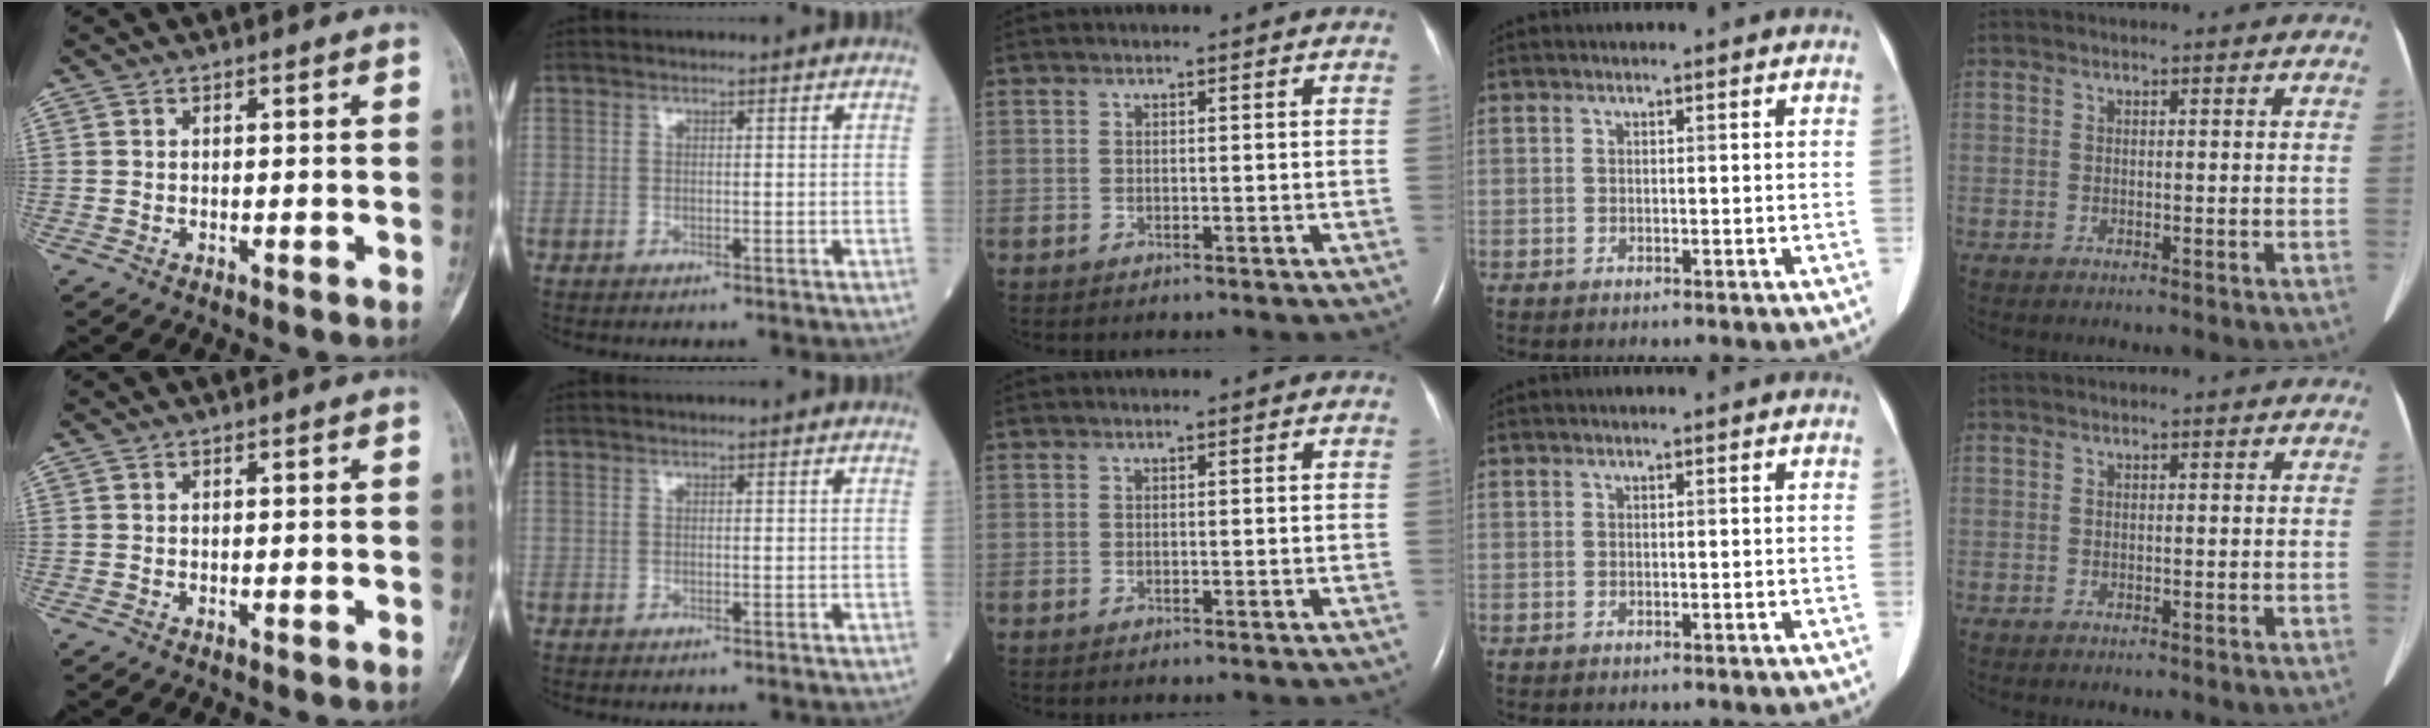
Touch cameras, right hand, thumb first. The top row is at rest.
{}